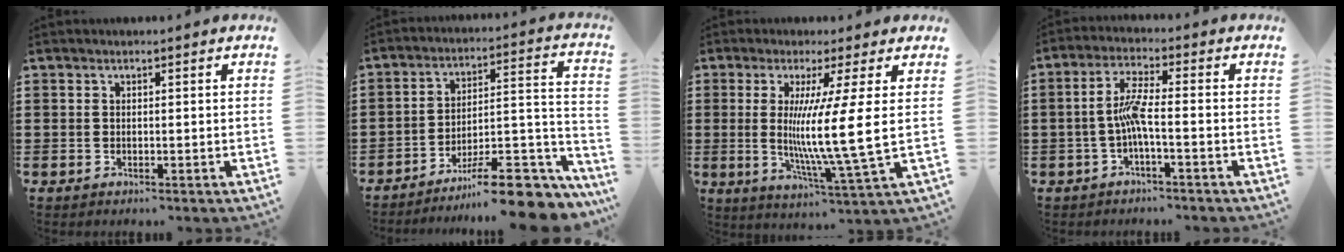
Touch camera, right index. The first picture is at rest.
{"total": 11.6, "force": [-8.9, 2.8, 6.9], "torque": [-0.081, 0.032, -0.160]}
{"total": 11.6, "force": [0.8, -0.9, 11.5], "torque": [-0.217, -0.021, 0.004]}
{"total": 5.1, "force": [-1.4, 0.6, 4.9], "torque": [-0.104, -0.001, -0.033]}